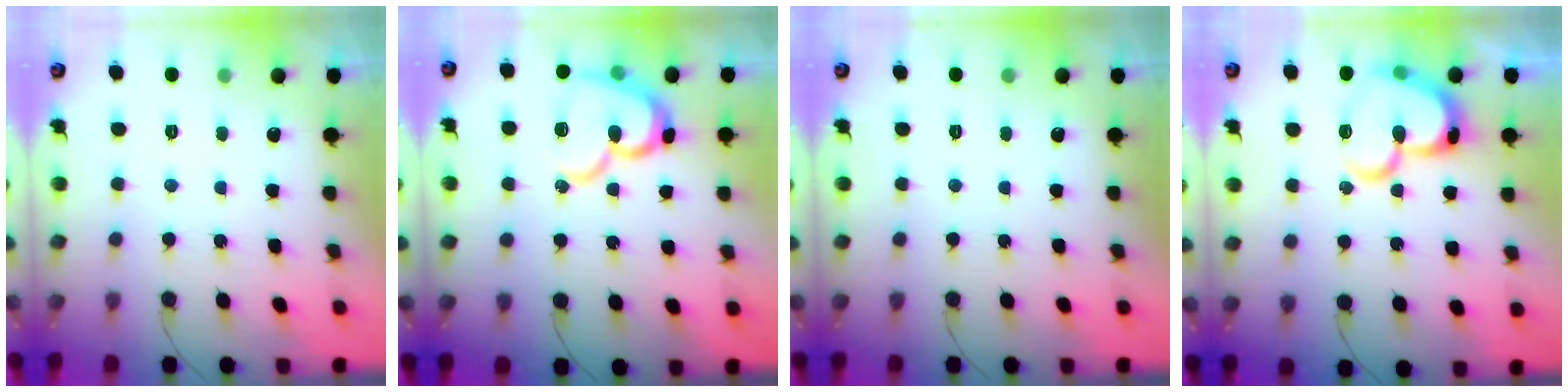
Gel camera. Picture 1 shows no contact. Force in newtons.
{"total": 15.6, "press": 15.5, "slide": 1.5}
{"total": 0.0}
{"total": 20.2, "press": 20.1, "slide": 2.3}